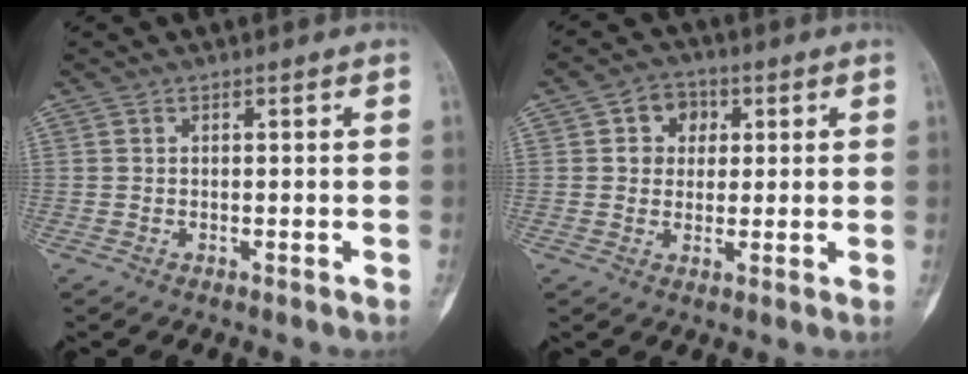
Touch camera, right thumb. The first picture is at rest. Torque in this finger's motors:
{"motor_torque": [-0.21, 1.48, -0.06, 0.02, 0.16]}